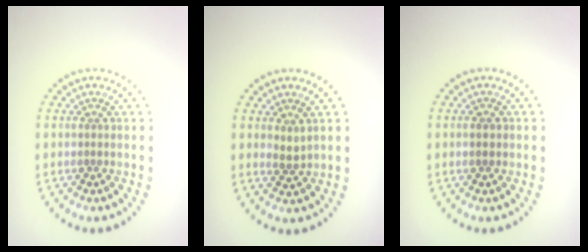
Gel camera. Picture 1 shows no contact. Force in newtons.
{"total": 0.9, "press": 0.8, "slide": 0.4}
{"total": 1.1, "press": 1.1, "slide": 0.2}